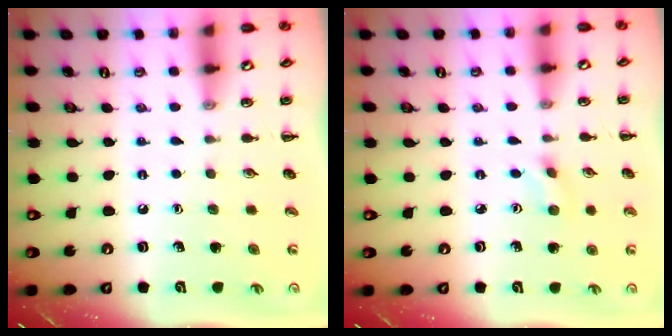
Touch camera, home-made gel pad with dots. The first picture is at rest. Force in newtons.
{"total": 1.7, "press": 1.6, "slide": 0.7}